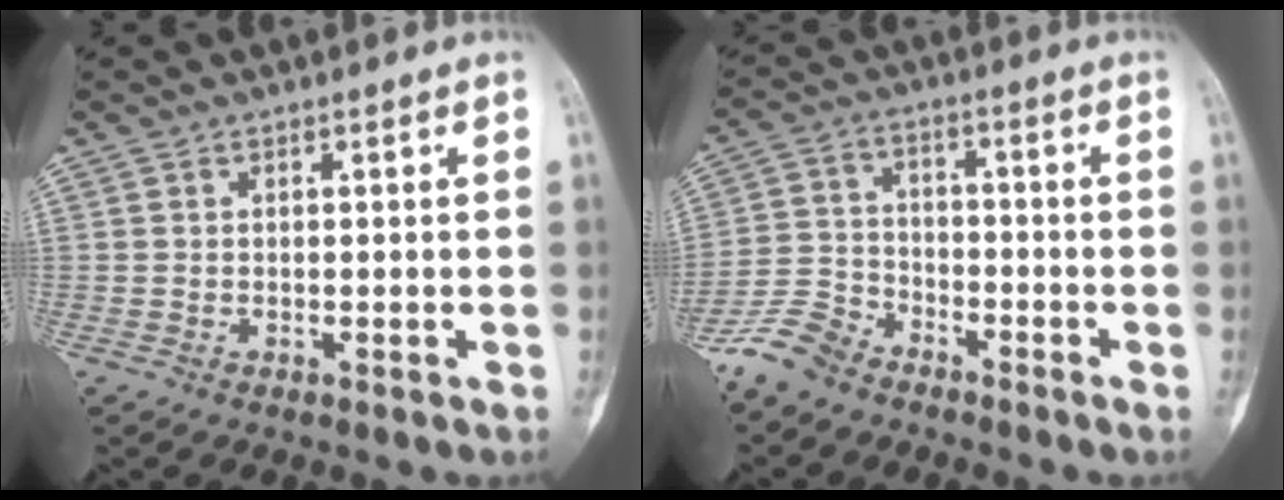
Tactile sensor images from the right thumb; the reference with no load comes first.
{"total": 7.1, "force": [-6.0, 3.3, 2.0], "torque": [-0.042, 0.024, -0.132]}